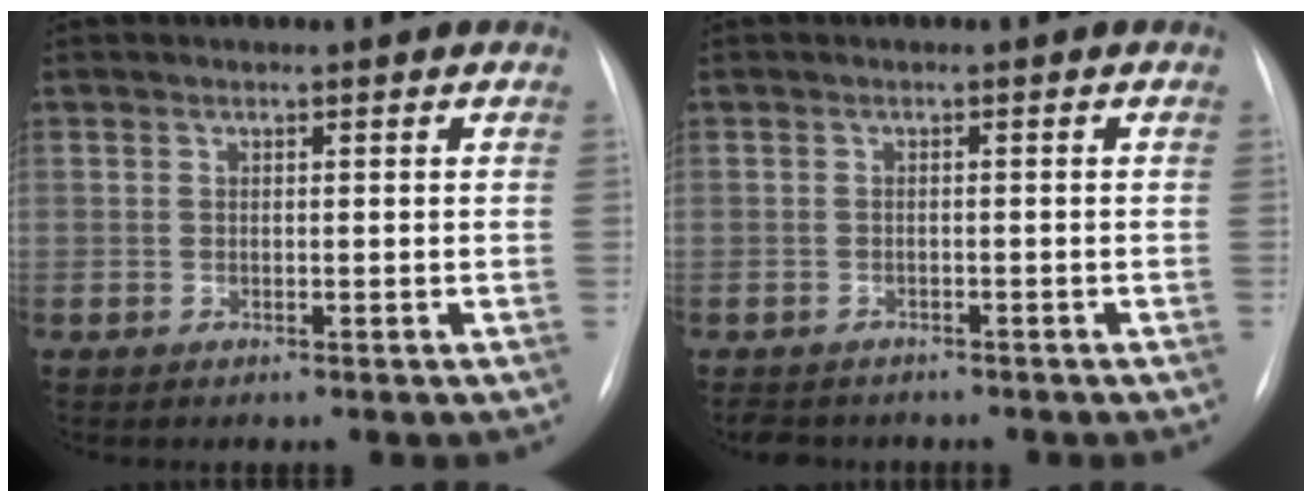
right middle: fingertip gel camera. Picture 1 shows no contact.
{"total": 4.3, "force": [-3.7, 1.9, 0.9], "torque": [-0.010, -0.004, -0.051]}